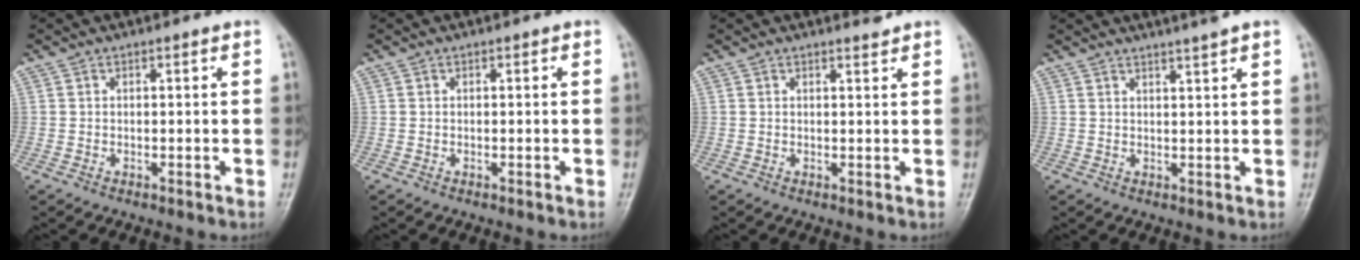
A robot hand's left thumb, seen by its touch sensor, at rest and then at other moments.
{"total": 0.0}
{"total": 1.1, "force": [1.1, 0.1, 0.3], "torque": [-0.003, -0.011, 0.016]}
{"total": 4.4, "force": [3.5, -0.2, 2.6], "torque": [-0.033, 0.000, 0.052]}